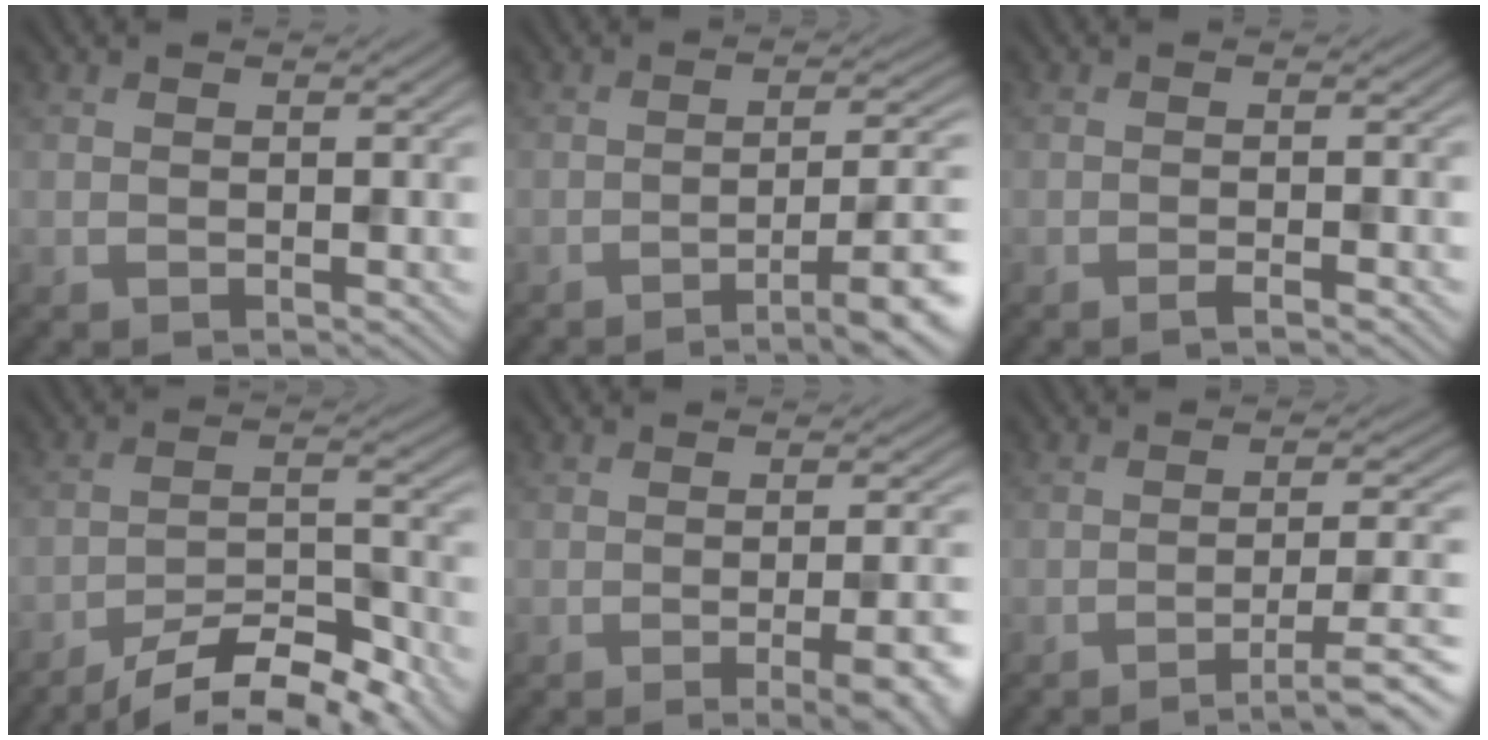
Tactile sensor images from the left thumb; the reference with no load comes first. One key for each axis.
{"total": 8.4, "fx": -4.6, "fy": 1.5, "fz": 6.9, "tx": -0.104, "ty": 0.008, "tz": -0.071}
{"total": 1.6, "fx": -1.0, "fy": 0.1, "fz": 1.2, "tx": -0.015, "ty": 0.005, "tz": -0.026}
{"total": 11.5, "fx": -9.4, "fy": 2.5, "fz": 6.0, "tx": -0.106, "ty": -0.009, "tz": -0.148}
{"total": 7.8, "fx": -3.3, "fy": 2.2, "fz": 6.8, "tx": -0.080, "ty": 0.004, "tz": -0.037}
{"total": 7.4, "fx": -4.5, "fy": 1.2, "fz": 5.8, "tx": -0.092, "ty": 0.008, "tz": -0.067}